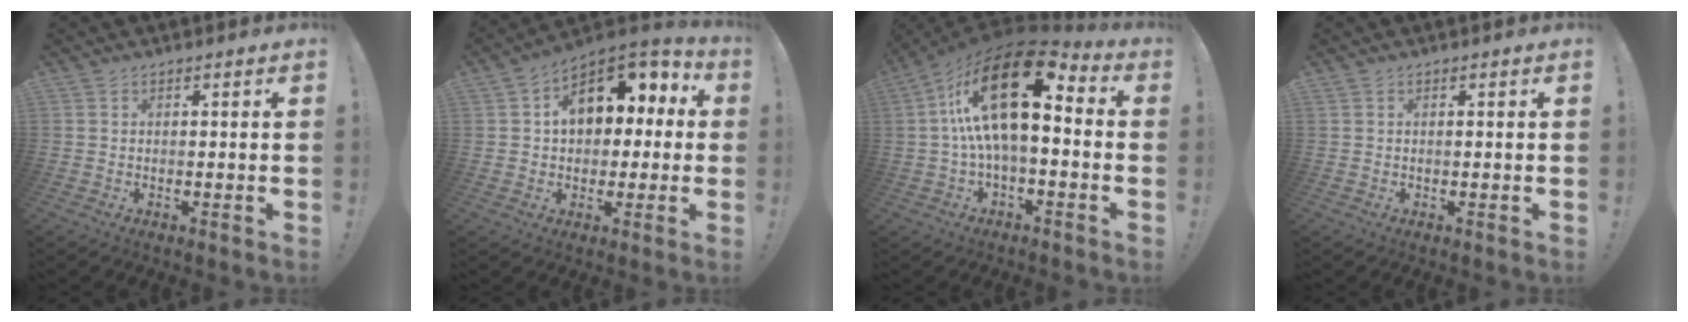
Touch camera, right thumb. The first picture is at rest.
{"total": 14.4, "force": [4.6, 10.7, 8.5], "torque": [-0.114, -0.014, 0.085]}
{"total": 22.2, "force": [4.8, 9.0, 19.8], "torque": [-0.359, -0.025, 0.085]}
{"total": 0.0}